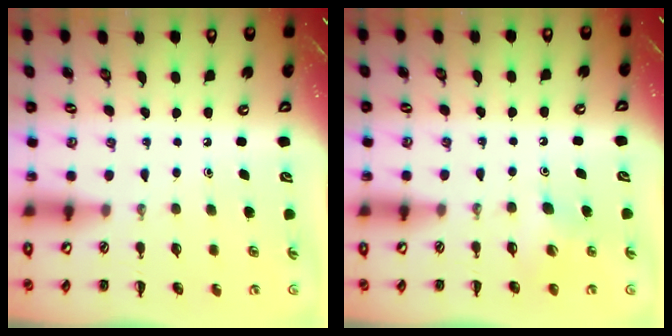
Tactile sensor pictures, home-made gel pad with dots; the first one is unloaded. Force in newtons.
{"total": 4.0, "press": 3.8, "slide": 1.4}